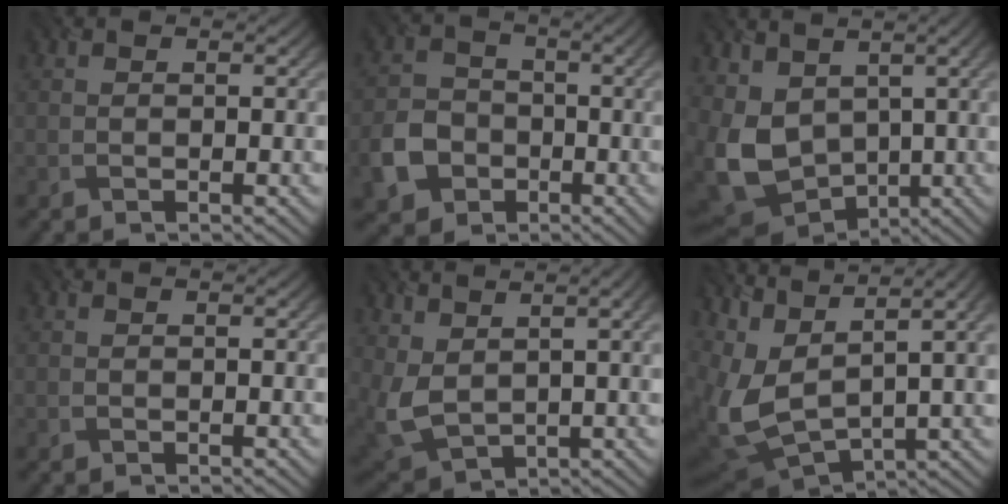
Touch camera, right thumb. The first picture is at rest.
{"total": 6.4, "force": [-2.7, 5.0, 3.0], "torque": [-0.073, -0.009, -0.061]}
{"total": 11.2, "force": [1.6, 7.2, 8.4], "torque": [-0.228, -0.018, 0.041]}
{"total": 0.0}
{"total": 9.2, "force": [2.8, 4.4, 7.6], "torque": [-0.196, -0.009, 0.061]}
{"total": 14.4, "force": [4.0, 5.2, 12.8], "torque": [-0.288, 0.003, 0.097]}